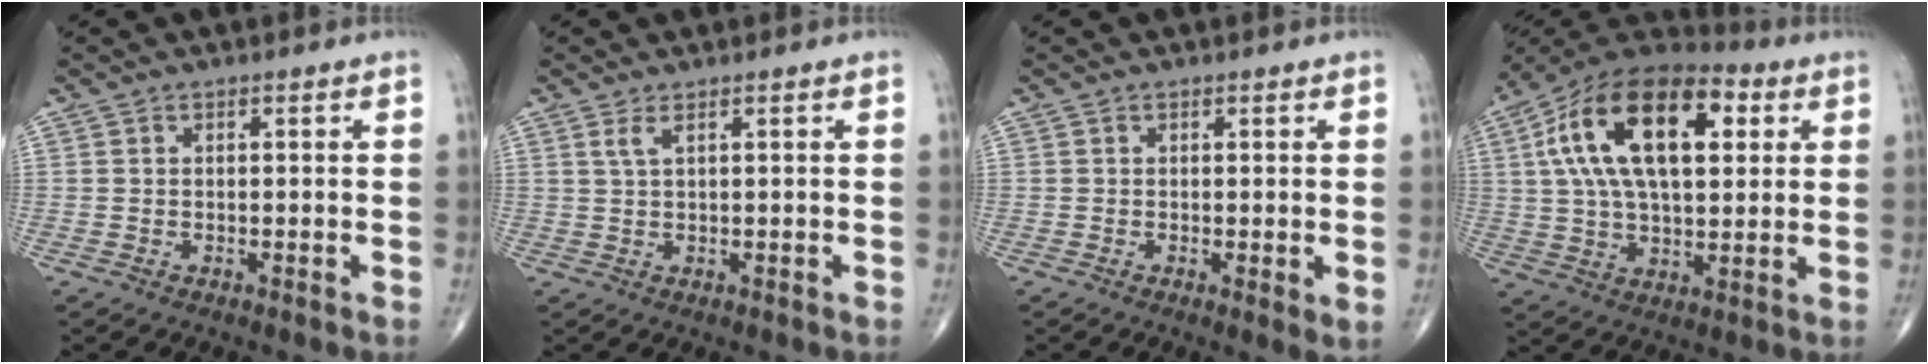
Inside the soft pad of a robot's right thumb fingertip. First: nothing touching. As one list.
[{"total": 1.8, "force": [1.0, 0.3, 1.5], "torque": [-0.036, 0.000, 0.025]}, {"total": 2.3, "force": [0.0, 0.5, 2.2], "torque": [-0.034, -0.010, -0.003]}, {"total": 23.2, "force": [6.2, 11.8, 19.0], "torque": [-0.323, 0.011, 0.095]}]